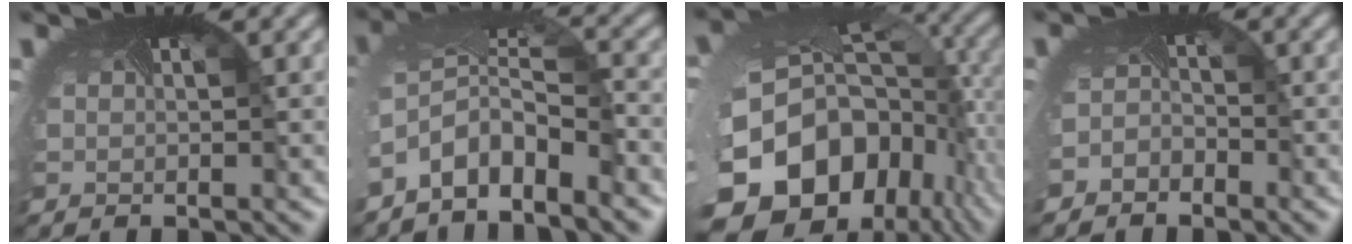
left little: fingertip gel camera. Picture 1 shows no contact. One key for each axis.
{"total": 5.7, "fx": -4.0, "fy": 2.2, "fz": 3.3, "tx": -0.083, "ty": -0.007, "tz": -0.081}
{"total": 19.1, "fx": -7.5, "fy": 13.7, "fz": 10.9, "tx": -0.251, "ty": -0.050, "tz": -0.093}
{"total": 1.9, "fx": -1.6, "fy": 0.9, "fz": -0.6, "tx": -0.001, "ty": -0.011, "tz": -0.035}